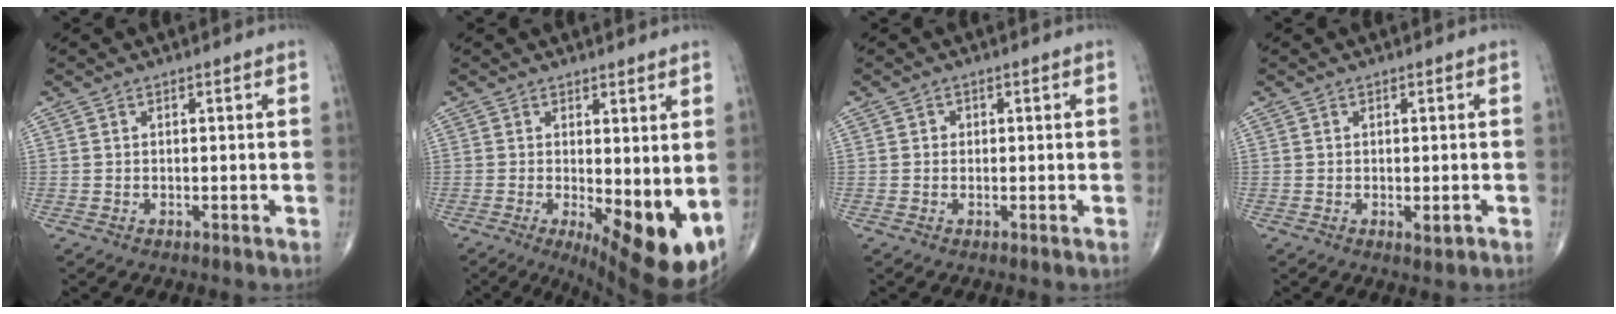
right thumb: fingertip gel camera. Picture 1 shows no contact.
{"total": 12.5, "force": [-1.5, 4.4, 11.6], "torque": [-0.155, -0.029, -0.006]}
{"total": 0.9, "force": [0.1, 0.9, 0.3], "torque": [0.001, 0.002, -0.001]}
{"total": 1.6, "force": [-0.5, 0.7, 1.4], "torque": [-0.019, -0.004, -0.004]}